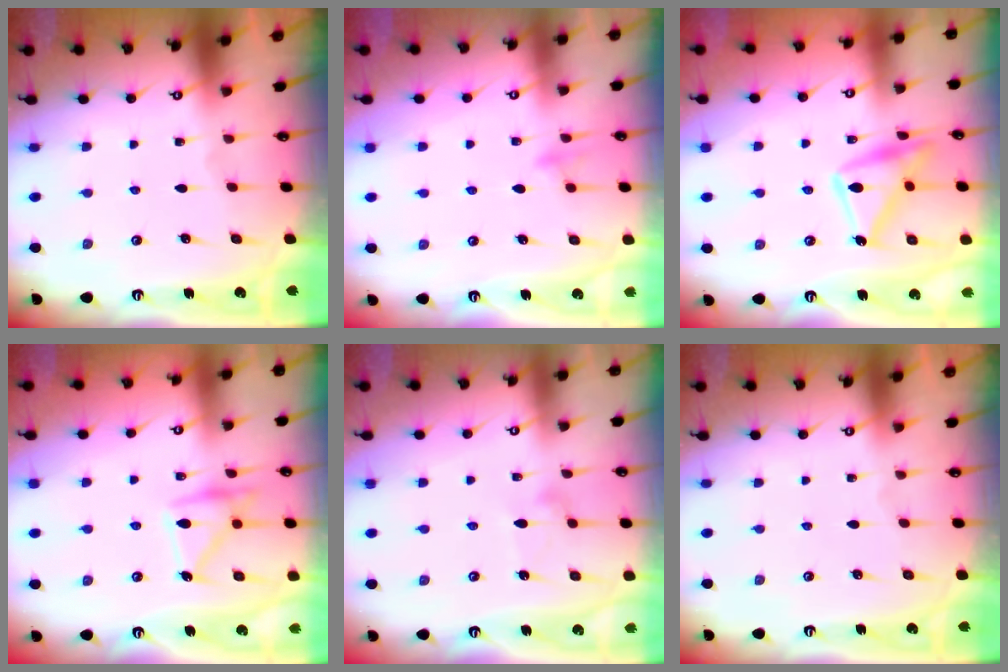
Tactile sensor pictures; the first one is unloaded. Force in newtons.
{"total": 7.9, "press": 7.9, "slide": 0.6}
{"total": 16.0, "press": 16.0, "slide": 0.7}
{"total": 16.1, "press": 16.0, "slide": 1.1}
{"total": 7.5, "press": 7.5, "slide": 0.4}
{"total": 0.0}